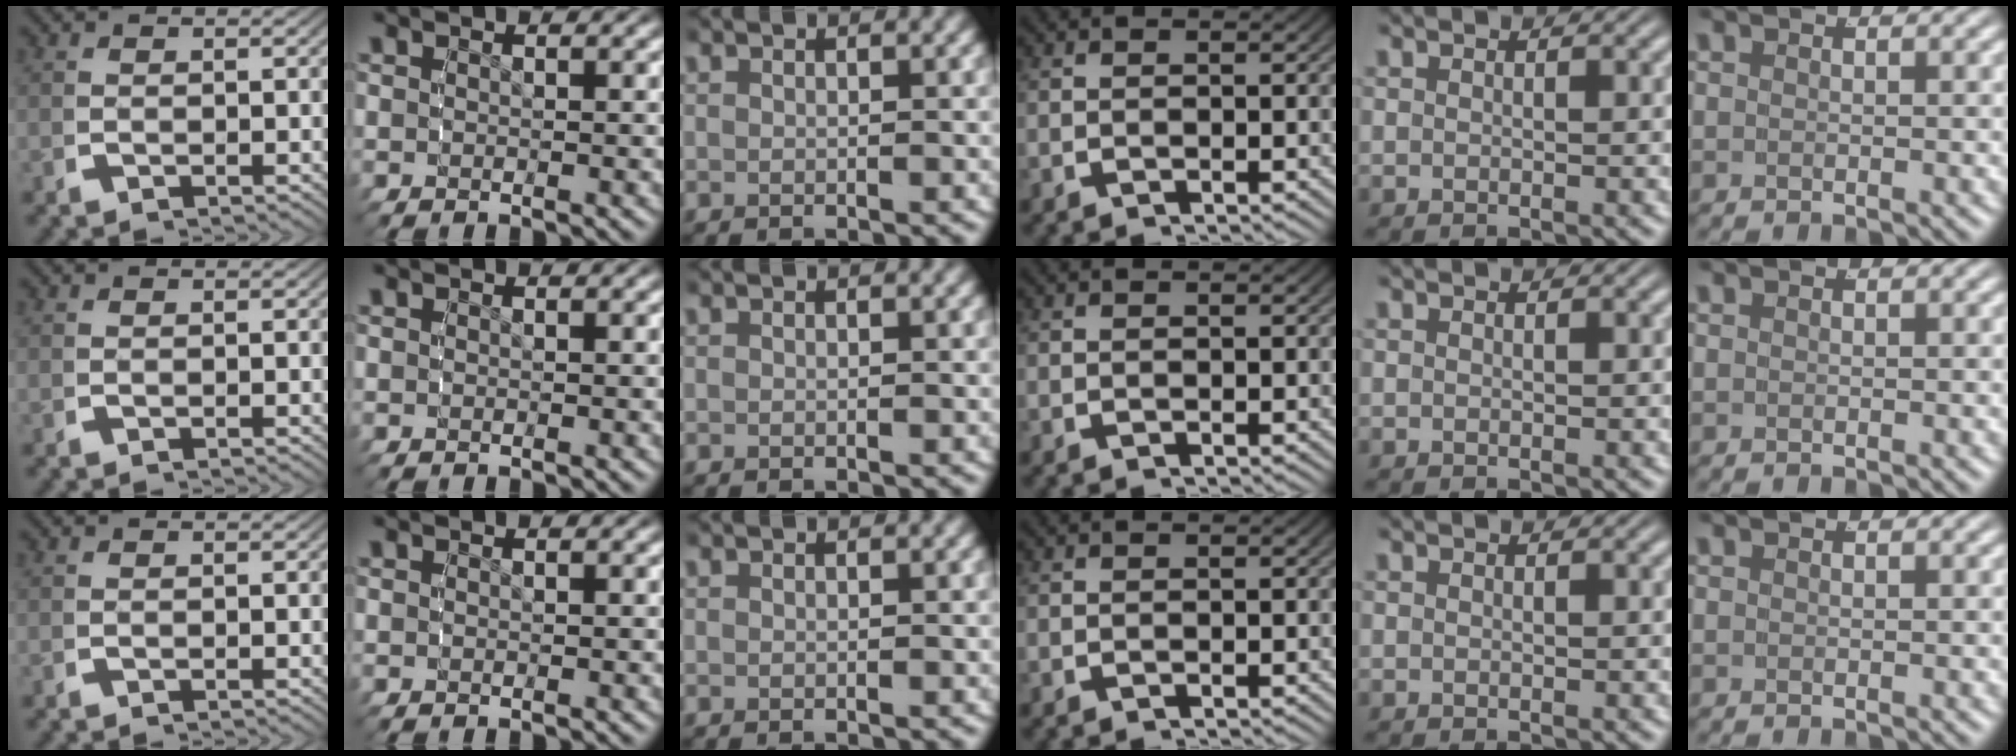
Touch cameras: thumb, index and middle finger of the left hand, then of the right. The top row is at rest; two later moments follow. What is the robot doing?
{"motion": "reach", "object": "stress ball aka squeeze ball"}